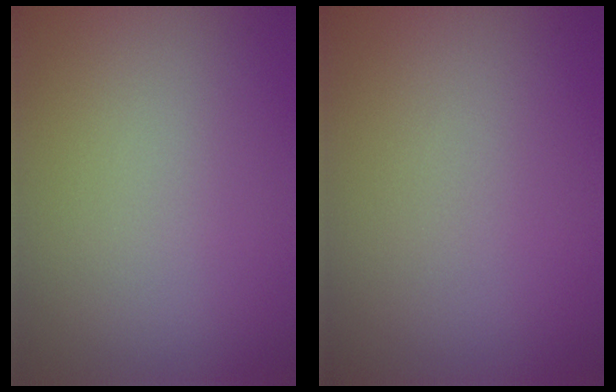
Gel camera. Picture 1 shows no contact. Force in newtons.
{"total": 0.0}